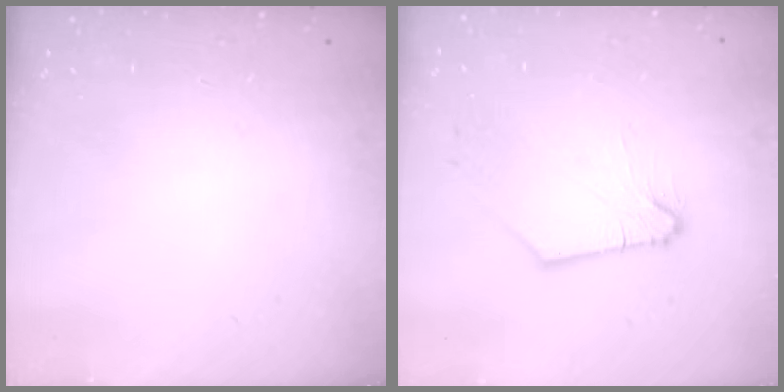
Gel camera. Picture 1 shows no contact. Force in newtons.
{"total": 2.3, "press": 2.3, "slide": 0.2}